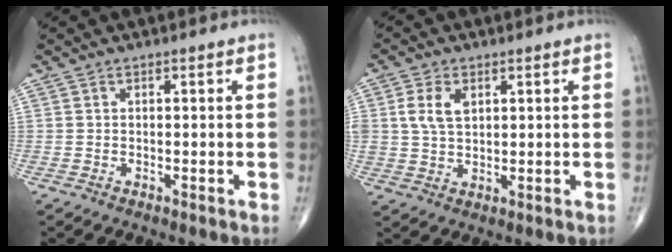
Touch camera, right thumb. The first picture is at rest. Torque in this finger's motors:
{"motor_torque": [-0.10, -0.14, 0.78, 0.23, 0.24]}